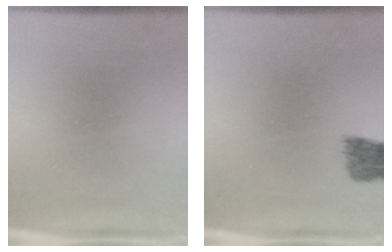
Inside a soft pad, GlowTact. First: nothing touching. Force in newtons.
{"total": 1.9}